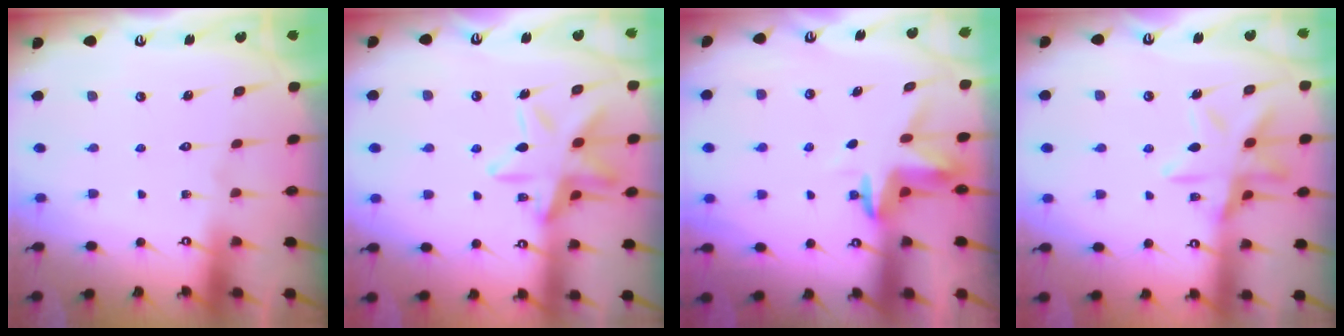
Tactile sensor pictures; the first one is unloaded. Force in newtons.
{"total": 15.0, "press": 15.0, "slide": 1.1}
{"total": 3.6, "press": 3.6, "slide": 0.2}
{"total": 13.5, "press": 13.5, "slide": 1.0}